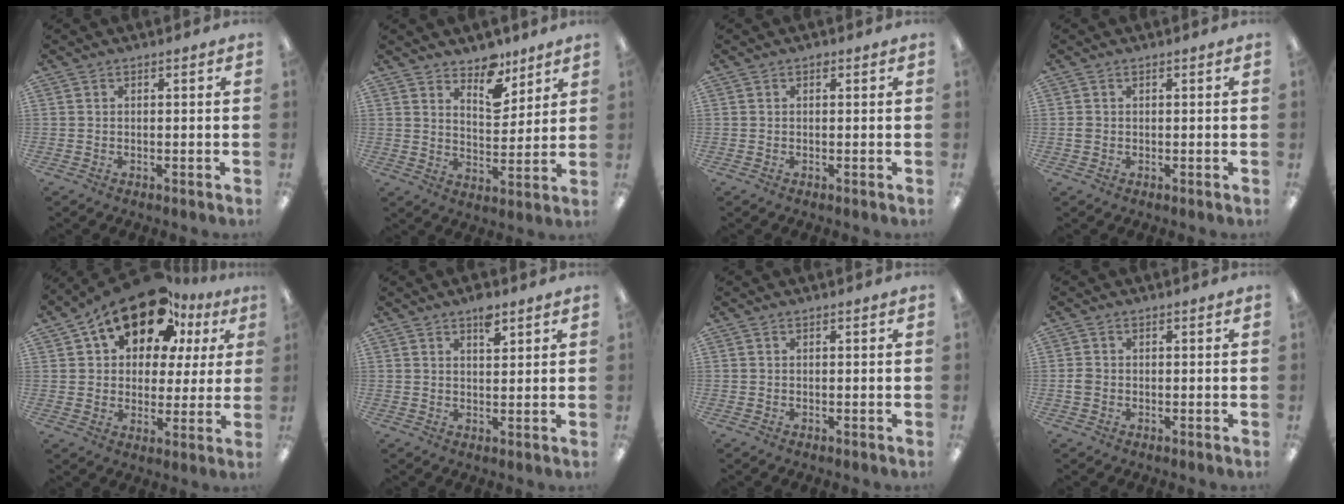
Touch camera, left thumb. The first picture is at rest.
{"total": 9.0, "force": [7.1, 4.3, 3.4], "torque": [-0.034, -0.049, 0.124]}
{"total": 0.7, "force": [0.4, 0.4, 0.3], "torque": [-0.008, 0.003, 0.006]}
{"total": 1.0, "force": [0.0, 1.0, 0.4], "torque": [-0.009, 0.004, 0.000]}
{"total": 16.4, "force": [10.8, 9.1, 8.3], "torque": [-0.143, -0.058, 0.193]}
{"total": 4.5, "force": [3.1, 1.9, 2.6], "torque": [-0.025, -0.017, 0.049]}
{"total": 0.0}
{"total": 1.7, "force": [-0.3, 1.4, 0.8], "torque": [-0.013, 0.004, -0.006]}